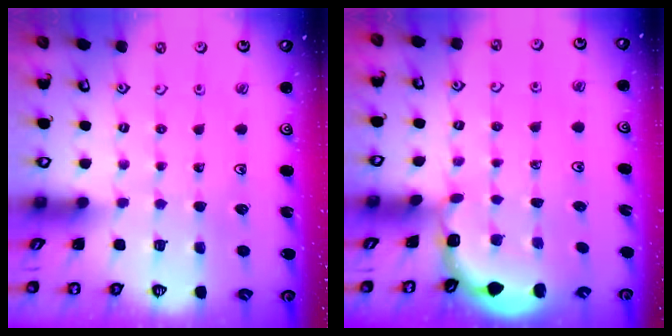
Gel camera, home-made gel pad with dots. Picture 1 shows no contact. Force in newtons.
{"total": 1.9, "press": 1.9, "slide": 0.3}